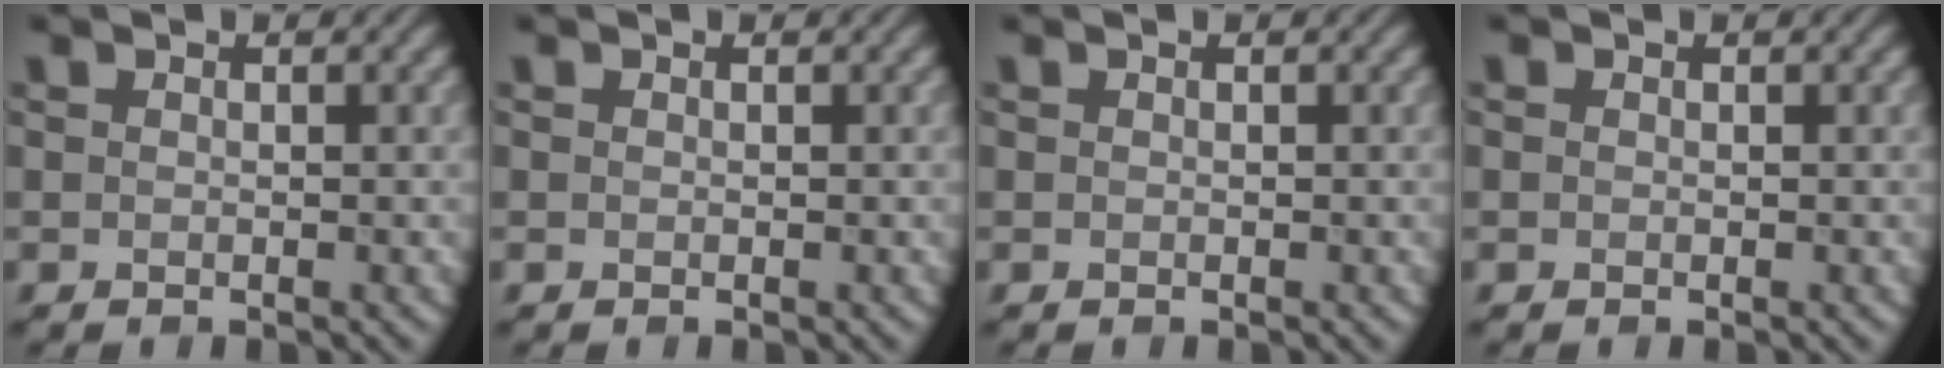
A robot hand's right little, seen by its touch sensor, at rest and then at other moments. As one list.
[{"total": 0.0}, {"total": 0.0}, {"total": 0.0}]